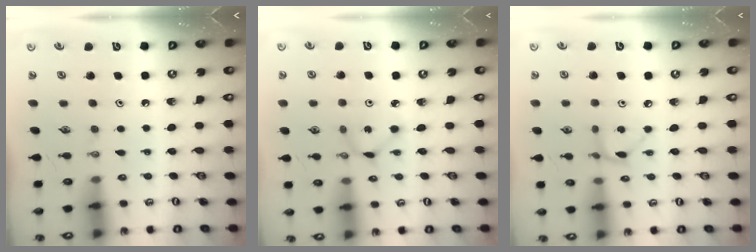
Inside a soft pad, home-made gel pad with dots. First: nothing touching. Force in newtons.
{"total": 1.9, "press": 1.9, "slide": 0.1}
{"total": 5.4, "press": 5.4, "slide": 0.6}